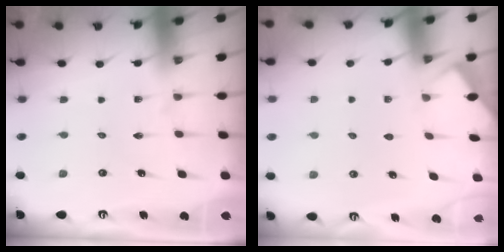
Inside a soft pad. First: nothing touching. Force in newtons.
{"total": 2.0, "press": 1.9, "slide": 0.3}